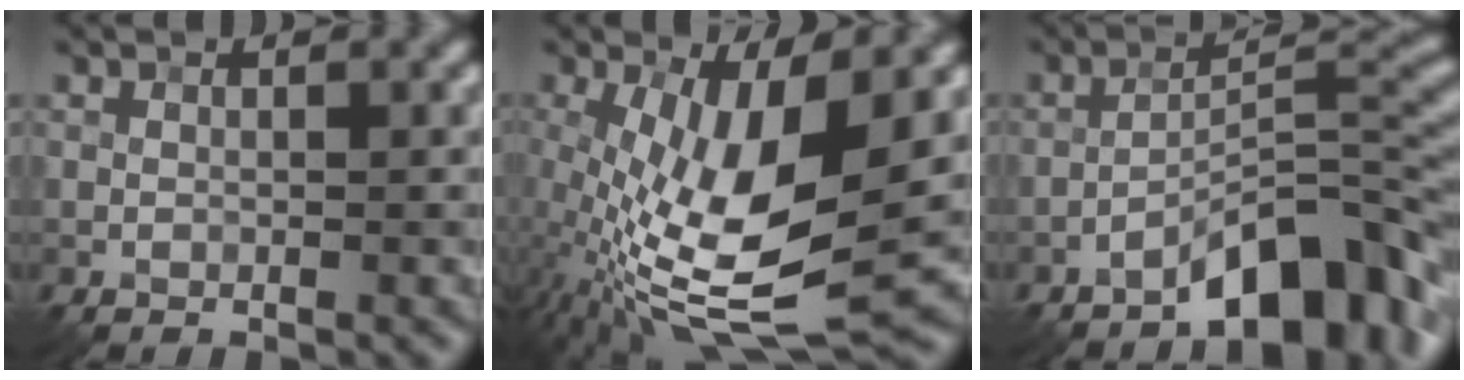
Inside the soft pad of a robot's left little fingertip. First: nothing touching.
{"total": 13.2, "force": [-0.8, 4.8, 12.2], "torque": [-0.232, -0.019, -0.015]}
{"total": 7.8, "force": [-5.2, 2.0, 5.4], "torque": [-0.079, 0.019, -0.087]}